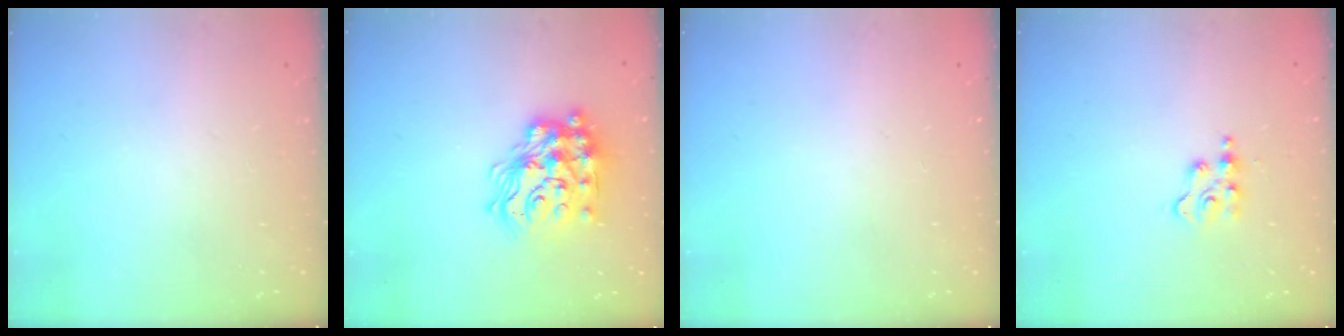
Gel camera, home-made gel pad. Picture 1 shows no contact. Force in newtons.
{"total": 20.2, "press": 20.2, "slide": 1.2}
{"total": 0.6, "press": 0.5, "slide": 0.2}
{"total": 3.9, "press": 3.8, "slide": 0.5}